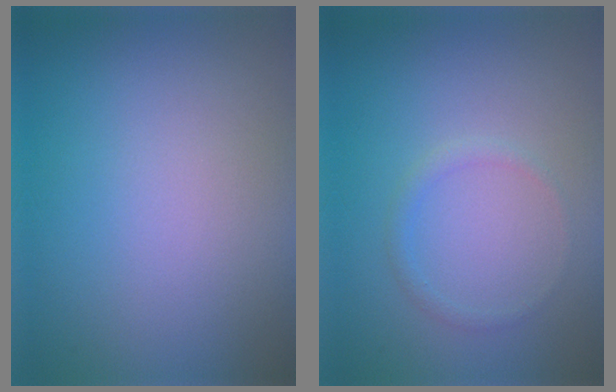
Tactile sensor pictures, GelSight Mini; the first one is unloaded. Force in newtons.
{"total": 0.9, "press": 0.9, "slide": 0.1}